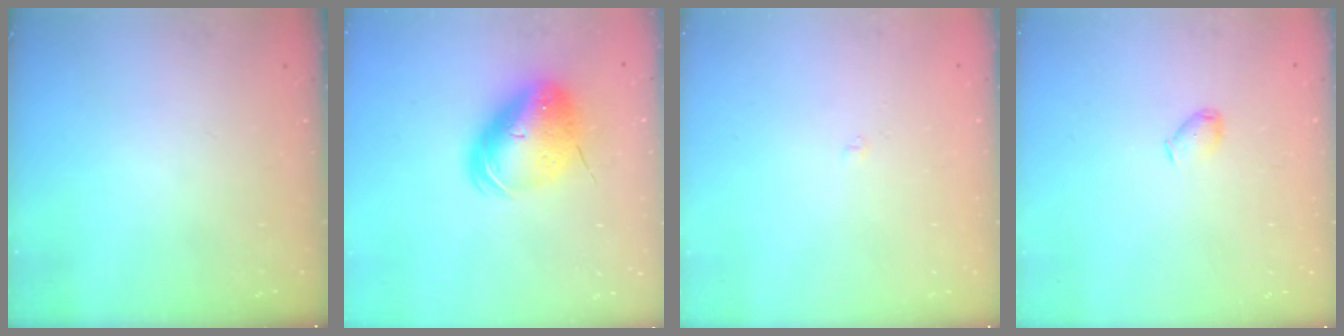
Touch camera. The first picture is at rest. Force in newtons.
{"total": 12.3, "press": 12.1, "slide": 2.2}
{"total": 1.7, "press": 1.7, "slide": 0.3}
{"total": 3.9, "press": 3.9, "slide": 0.8}